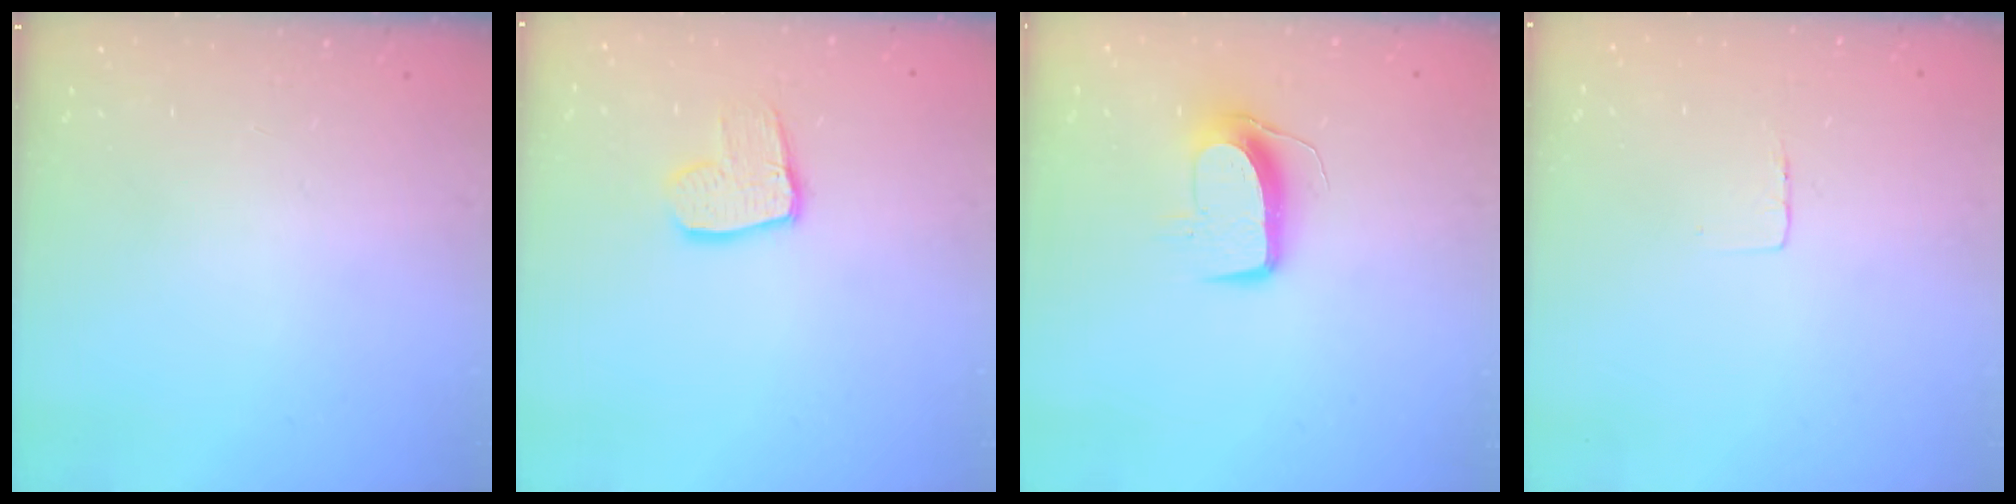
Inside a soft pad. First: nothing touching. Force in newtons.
{"total": 10.1, "press": 10.0, "slide": 0.8}
{"total": 9.8, "press": 9.8, "slide": 0.4}
{"total": 3.0, "press": 3.0, "slide": 0.1}